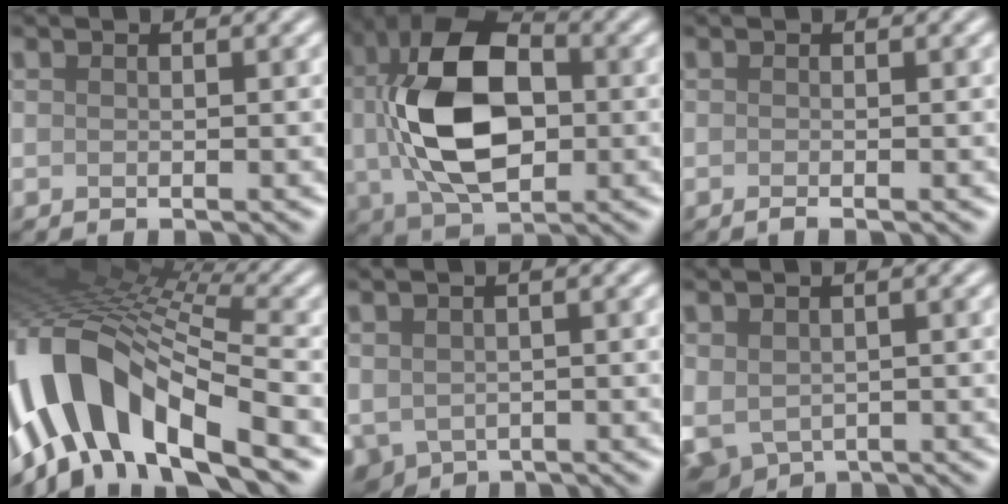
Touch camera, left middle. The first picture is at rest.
{"total": 12.0, "force": [0.4, 7.0, 9.7], "torque": [-0.195, 0.012, 0.006]}
{"total": 0.7, "force": [-0.4, 0.1, 0.6], "torque": [-0.009, -0.004, -0.009]}
{"total": 13.2, "force": [-4.2, 6.5, 10.7], "torque": [-0.199, 0.025, -0.089]}
{"total": 4.1, "force": [-0.1, 2.9, 2.9], "torque": [-0.059, -0.008, 0.009]}
{"total": 4.4, "force": [0.3, 3.1, 3.0], "torque": [-0.058, -0.007, 0.025]}